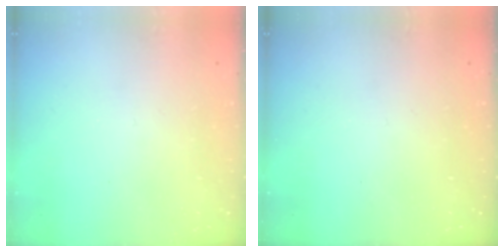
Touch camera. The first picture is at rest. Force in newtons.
{"total": 0.0}